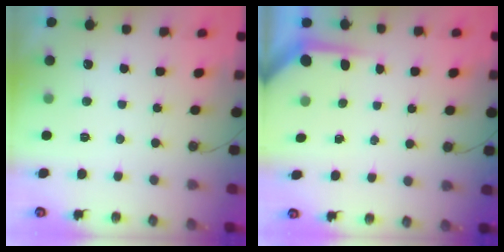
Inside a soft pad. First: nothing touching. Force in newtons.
{"total": 3.9, "press": 3.9, "slide": 0.4}